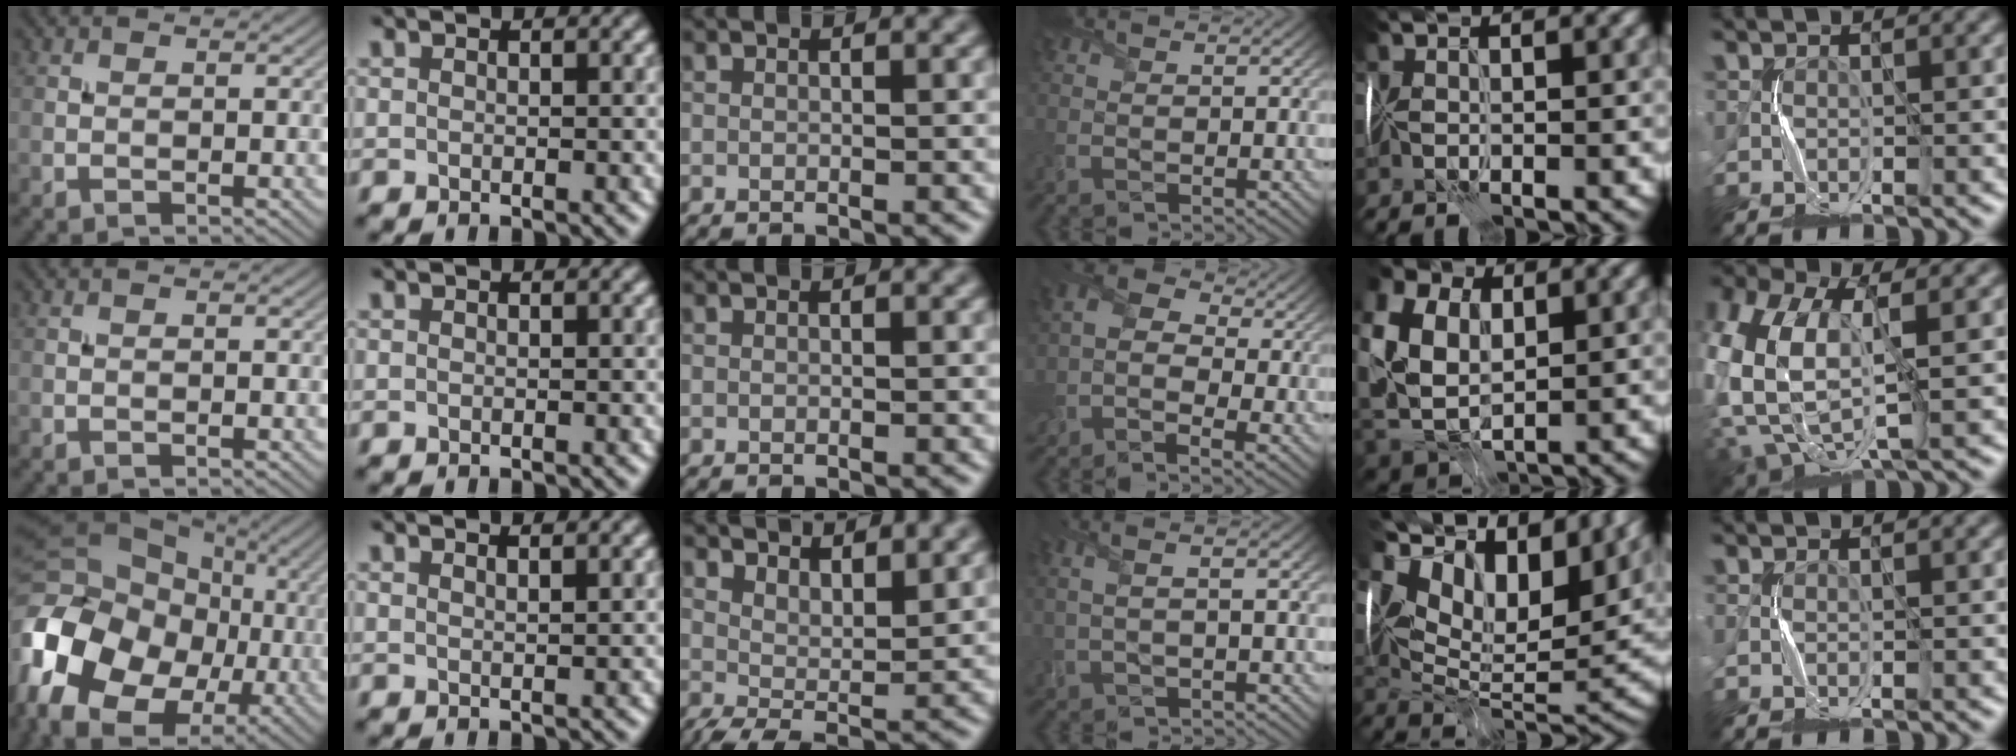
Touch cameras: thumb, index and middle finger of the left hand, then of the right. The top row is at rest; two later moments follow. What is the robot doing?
{"motion": "fold", "object": "memory foam"}